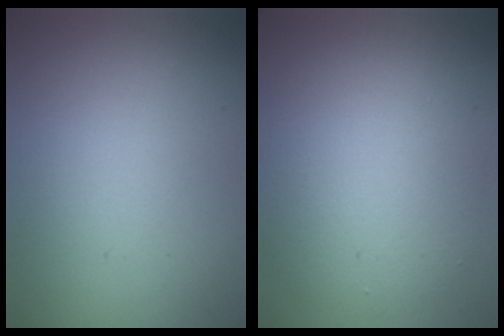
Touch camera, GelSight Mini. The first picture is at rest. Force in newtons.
{"total": 5.9, "press": 5.9, "slide": 0.4}